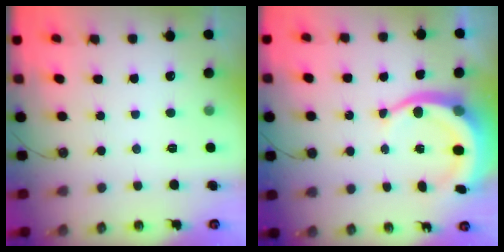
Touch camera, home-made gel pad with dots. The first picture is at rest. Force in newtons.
{"total": 10.2, "press": 10.1, "slide": 1.8}